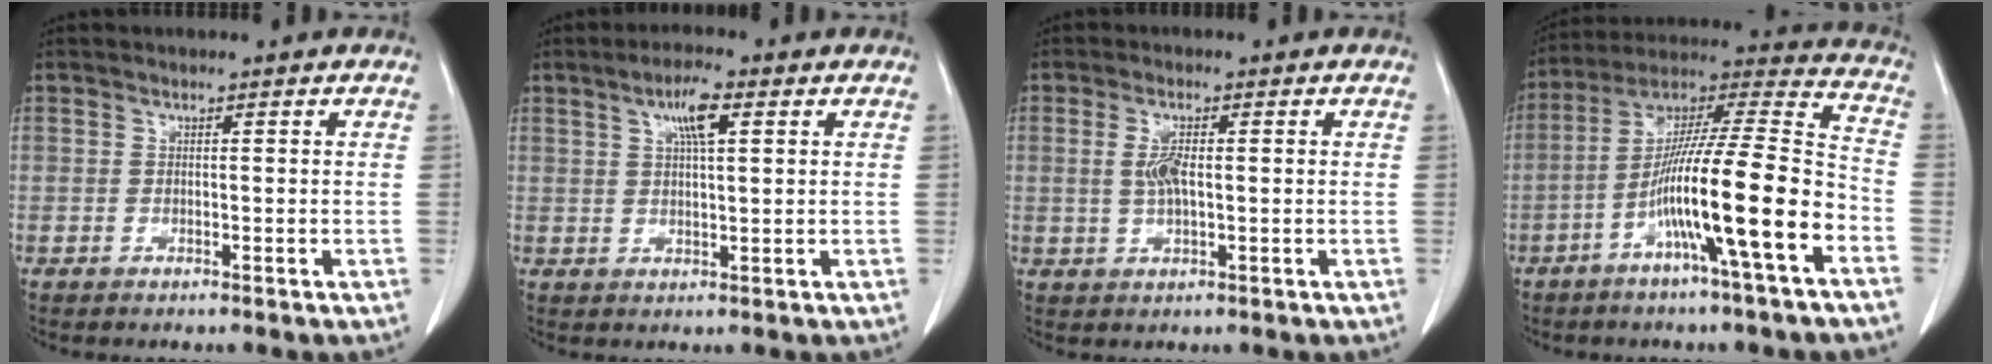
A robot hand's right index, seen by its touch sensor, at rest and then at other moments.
{"total": 5.1, "force": [2.2, 0.8, 4.6], "torque": [-0.086, 0.005, 0.038]}
{"total": 3.6, "force": [0.2, 1.1, 3.4], "torque": [-0.075, 0.003, 0.007]}
{"total": 18.2, "force": [-7.0, 0.1, 16.8], "torque": [-0.292, 0.002, -0.125]}